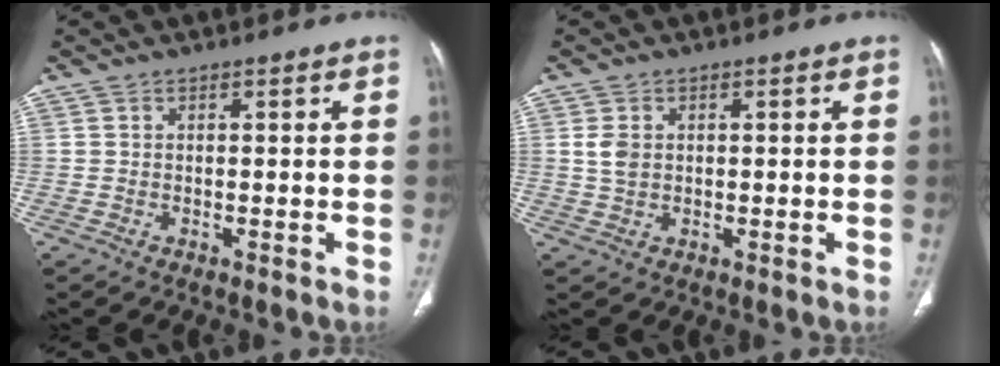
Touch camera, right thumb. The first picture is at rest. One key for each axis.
{"total": 2.9, "fx": 0.5, "fy": 2.1, "fz": 1.9, "tx": -0.034, "ty": 0.003, "tz": 0.011}